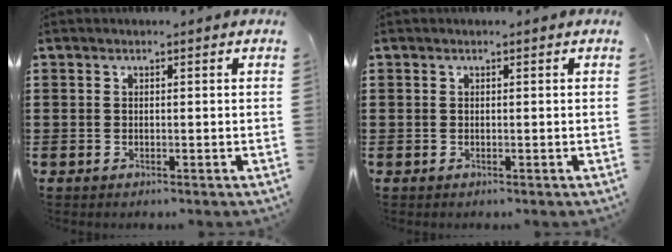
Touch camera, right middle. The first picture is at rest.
{"total": 0.0}